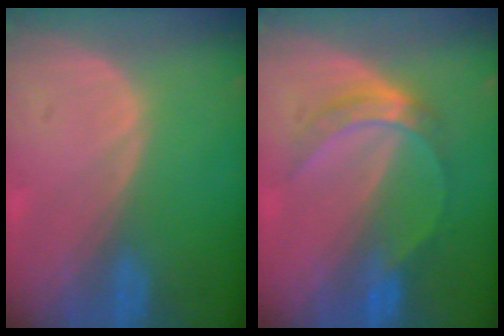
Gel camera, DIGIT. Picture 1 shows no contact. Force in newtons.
{"total": 5.0, "press": 4.7, "slide": 1.6}